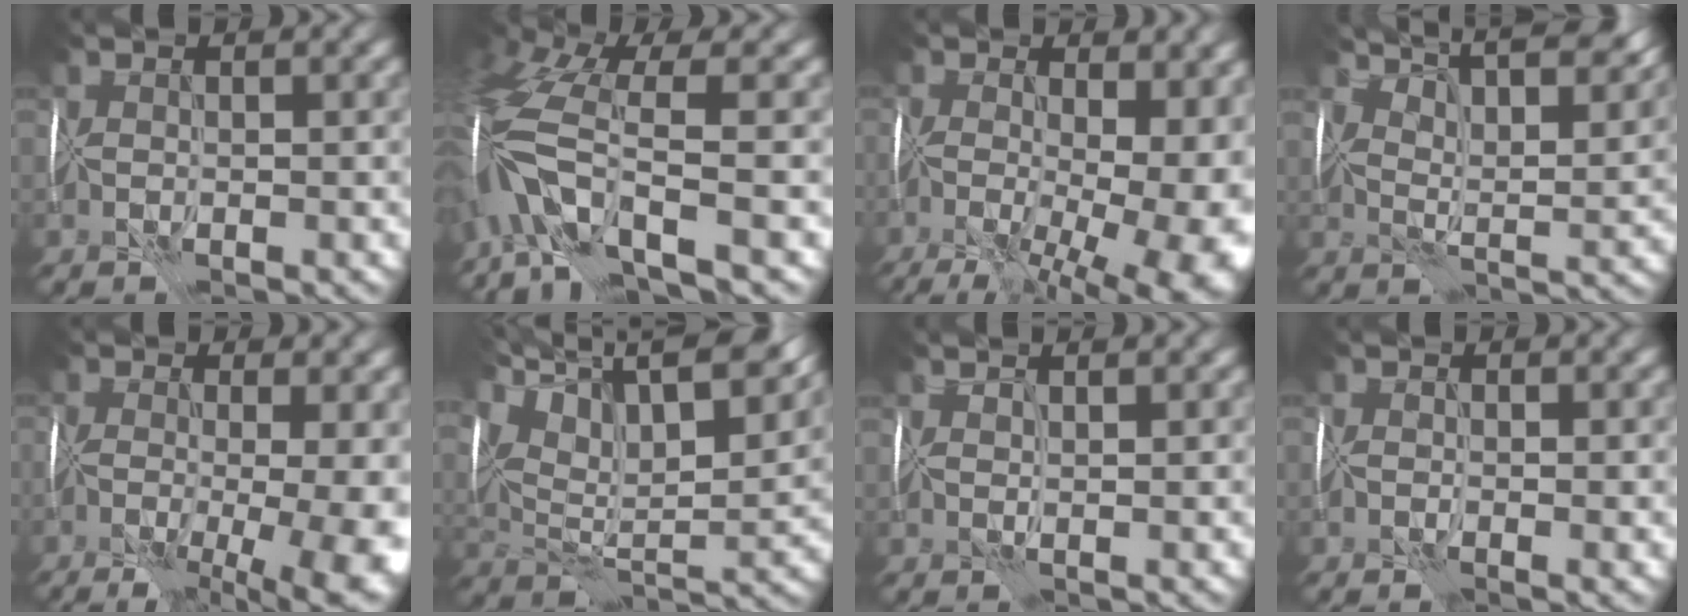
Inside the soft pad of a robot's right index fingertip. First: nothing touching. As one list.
[{"total": 9.3, "force": [-2.7, 3.2, 8.2], "torque": [-0.178, 0.012, -0.058]}, {"total": 16.8, "force": [-3.8, 8.0, 14.2], "torque": [-0.201, -0.004, -0.010]}, {"total": 10.8, "force": [8.9, 2.9, 5.4], "torque": [-0.080, 0.017, 0.114]}, {"total": 13.9, "force": [-3.3, 6.1, 12.1], "torque": [-0.153, -0.012, -0.011]}, {"total": 15.9, "force": [11.3, 5.8, 9.5], "torque": [-0.180, 0.047, 0.176]}, {"total": 2.5, "force": [2.0, 0.8, 1.3], "torque": [-0.002, 0.012, 0.017]}, {"total": 1.4, "force": [0.2, 0.6, 1.3], "torque": [-0.017, -0.003, 0.007]}]